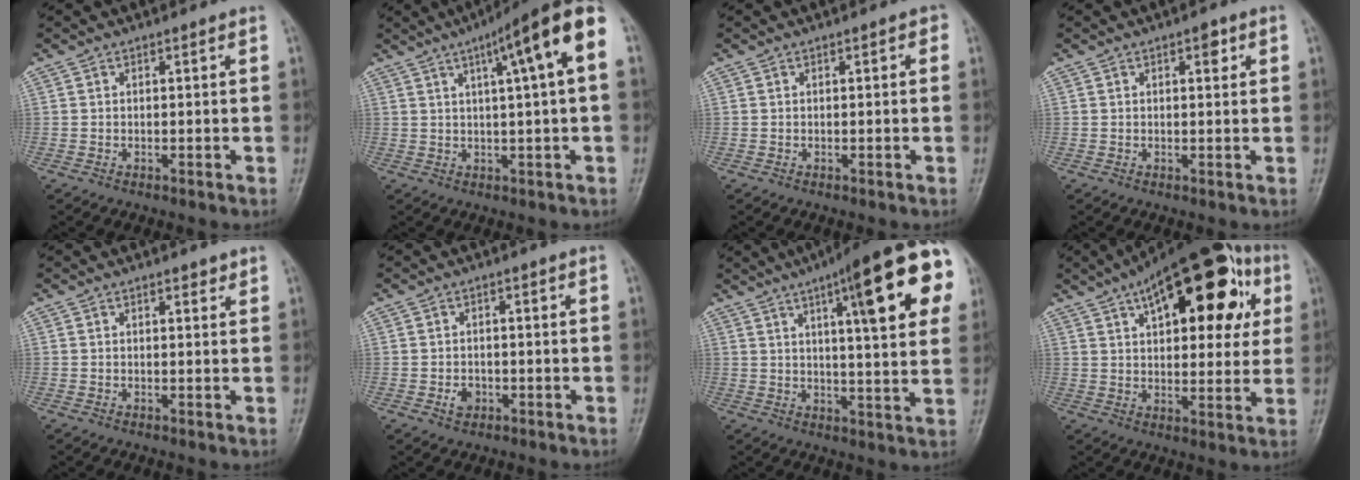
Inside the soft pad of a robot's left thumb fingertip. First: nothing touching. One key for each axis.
{"total": 12.3, "fx": 3.9, "fy": 1.3, "fz": 11.6, "tx": -0.172, "ty": 0.022, "tz": 0.051}
{"total": 1.0, "fx": 0.1, "fy": 0.6, "fz": 0.8, "tx": -0.002, "ty": 0.003, "tz": -0.001}
{"total": 2.2, "fx": 0.9, "fy": 1.0, "fz": 1.7, "tx": -0.017, "ty": 0.000, "tz": 0.011}
{"total": 1.5, "fx": 1.1, "fy": 0.6, "fz": 0.8, "tx": -0.007, "ty": -0.005, "tz": 0.014}
{"total": 2.7, "fx": -1.0, "fy": 2.1, "fz": 1.3, "tx": -0.013, "ty": 0.005, "tz": -0.014}
{"total": 22.3, "fx": 8.5, "fy": 5.0, "fz": 20.0, "tx": -0.251, "ty": -0.006, "tz": 0.107}
{"total": 25.6, "fx": 9.8, "fy": 11.7, "fz": 20.6, "tx": -0.268, "ty": 0.015, "tz": 0.140}